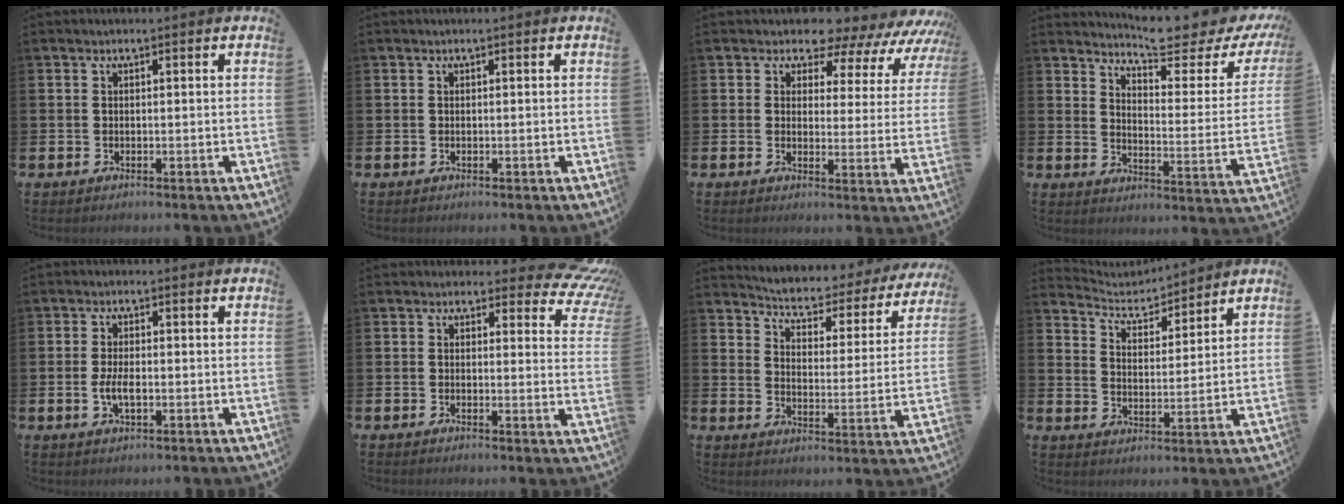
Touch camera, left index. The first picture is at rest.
{"total": 0.0}
{"total": 6.2, "force": [5.6, 2.5, 1.2], "torque": [-0.030, -0.057, 0.089]}
{"total": 6.8, "force": [6.4, 0.8, 2.3], "torque": [-0.056, -0.054, 0.105]}
{"total": 3.1, "force": [-0.6, 1.4, 2.7], "torque": [-0.057, -0.001, -0.013]}
{"total": 3.5, "force": [2.3, 2.2, 1.5], "torque": [-0.016, -0.023, 0.031]}
{"total": 4.5, "force": [4.2, 1.3, 0.7], "torque": [-0.045, -0.038, 0.065]}
{"total": 4.7, "force": [4.5, 1.1, 0.3], "torque": [-0.033, -0.029, 0.079]}